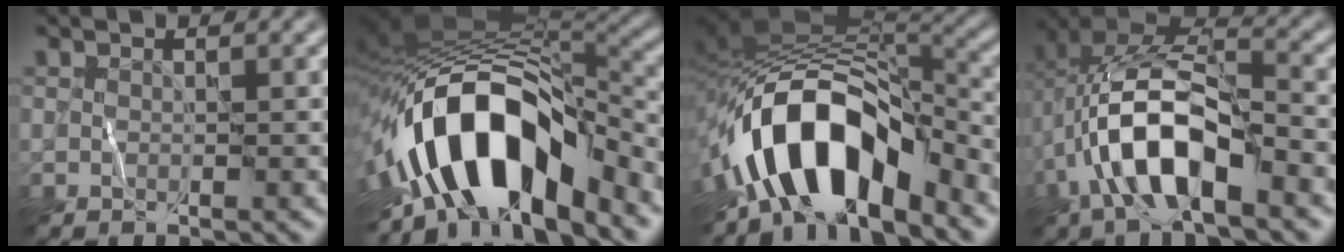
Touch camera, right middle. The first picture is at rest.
{"total": 14.1, "force": [-5.7, 6.9, 10.9], "torque": [-0.178, 0.009, -0.105]}
{"total": 11.4, "force": [-6.0, 5.7, 7.9], "torque": [-0.116, 0.007, -0.102]}
{"total": 10.3, "force": [-3.5, 4.7, 8.5], "torque": [-0.169, 0.009, -0.067]}